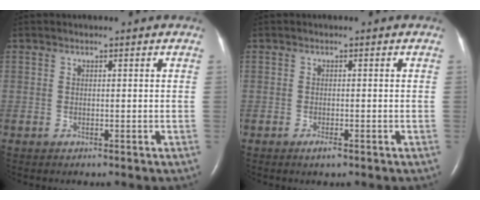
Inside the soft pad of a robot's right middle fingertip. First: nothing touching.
{"total": 1.3, "force": [-0.8, 0.2, 0.9], "torque": [-0.022, -0.003, -0.013]}